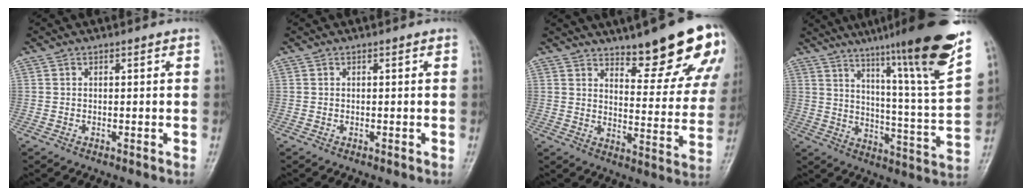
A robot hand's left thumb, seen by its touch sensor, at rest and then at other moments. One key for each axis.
{"total": 0.0}
{"total": 18.3, "fx": 12.1, "fy": 5.0, "fz": 12.7, "tx": -0.126, "ty": -0.080, "tz": 0.168}
{"total": 23.0, "fx": 16.0, "fy": 0.4, "fz": 16.5, "tx": -0.222, "ty": -0.081, "tz": 0.233}